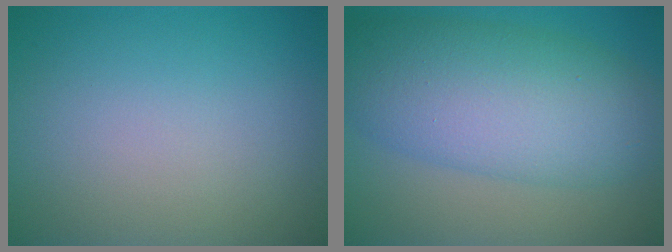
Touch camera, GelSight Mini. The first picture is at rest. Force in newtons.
{"total": 9.4, "press": 9.4, "slide": 0.2}